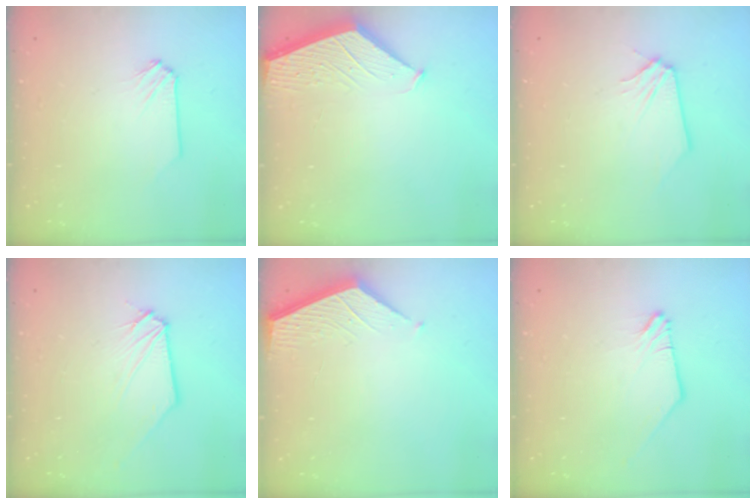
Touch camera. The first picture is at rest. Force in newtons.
{"total": 1.9, "press": 1.9, "slide": 0.2}
{"total": 0.0}
{"total": 0.0}
{"total": 3.6, "press": 3.5, "slide": 0.3}
{"total": 0.0}